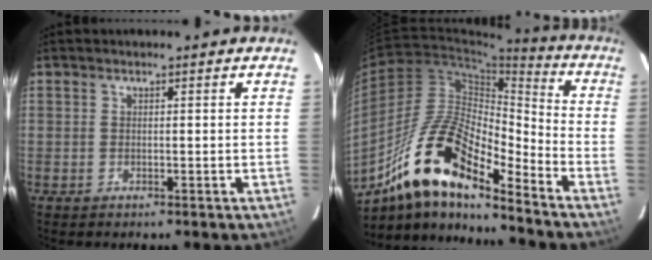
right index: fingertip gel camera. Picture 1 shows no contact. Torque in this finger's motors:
{"motor_torque": [1.05, -1.09, 1.05, 0.21]}